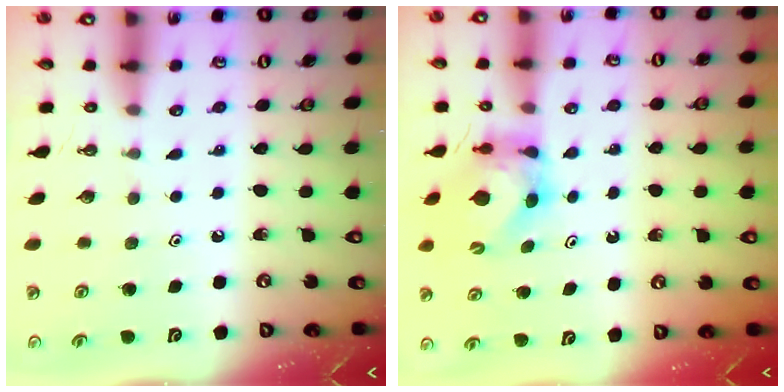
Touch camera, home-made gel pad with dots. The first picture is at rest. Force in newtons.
{"total": 5.5, "press": 5.5, "slide": 0.6}